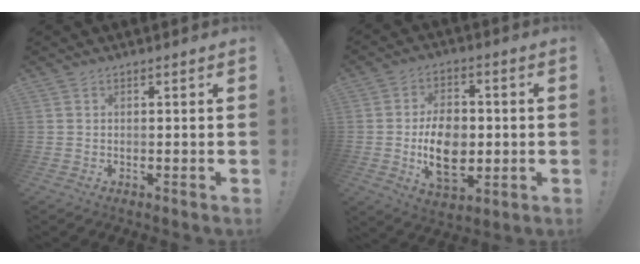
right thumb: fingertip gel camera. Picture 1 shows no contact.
{"total": 13.8, "force": [-1.2, 9.6, 9.8], "torque": [-0.165, 0.002, -0.022]}